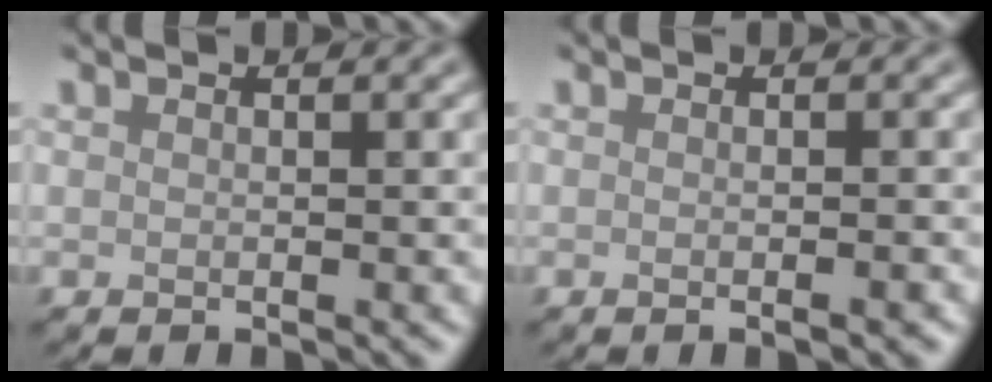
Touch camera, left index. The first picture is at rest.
{"total": 1.8, "force": [-0.4, 0.5, 1.6], "torque": [-0.013, -0.003, -0.006]}